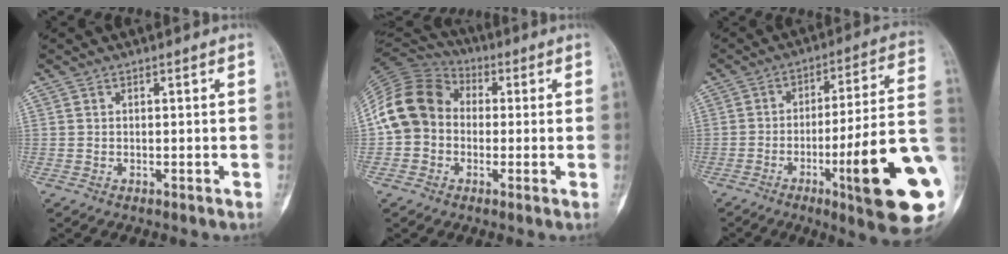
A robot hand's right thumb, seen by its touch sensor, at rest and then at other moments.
{"total": 13.0, "force": [0.0, 10.8, 7.1], "torque": [-0.126, 0.038, -0.013]}
{"total": 21.8, "force": [-6.4, 2.7, 20.7], "torque": [-0.254, 0.013, -0.089]}